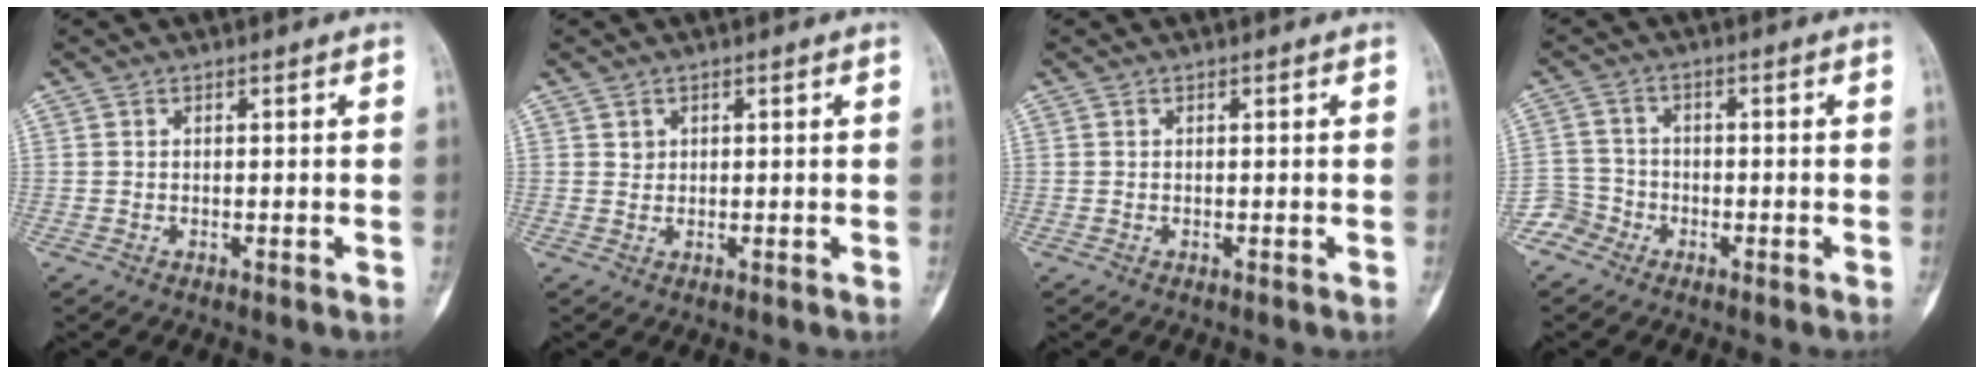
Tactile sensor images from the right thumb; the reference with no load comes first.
{"total": 1.1, "force": [0.5, 0.9, 0.2], "torque": [0.006, -0.001, 0.009]}
{"total": 0.0}
{"total": 4.2, "force": [-2.8, 3.1, -0.4], "torque": [0.028, 0.017, -0.065]}